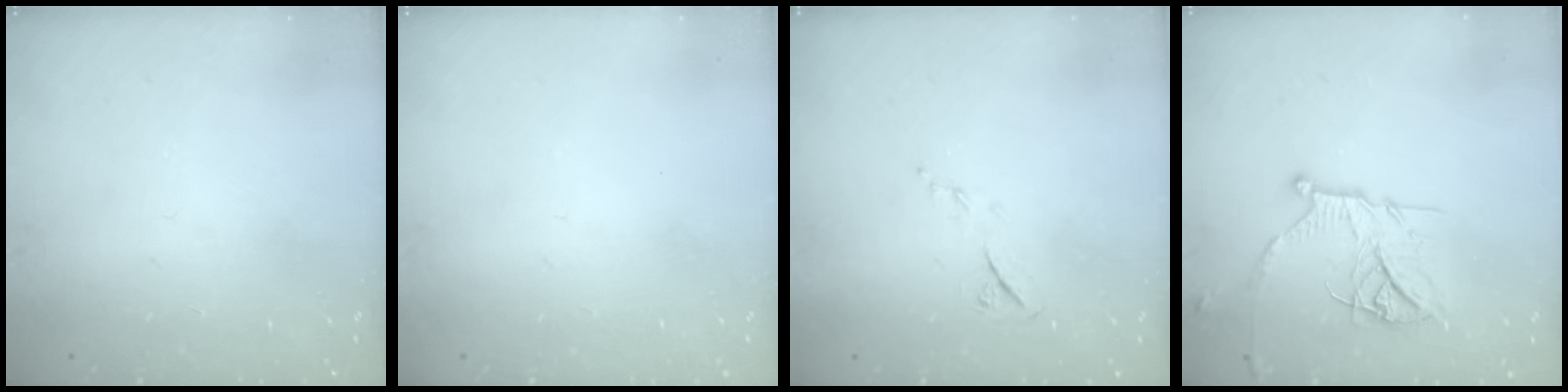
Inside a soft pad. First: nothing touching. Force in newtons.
{"total": 0.0}
{"total": 6.1, "press": 5.9, "slide": 1.5}
{"total": 14.2, "press": 14.2, "slide": 1.2}